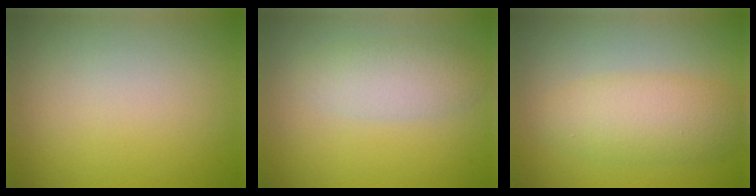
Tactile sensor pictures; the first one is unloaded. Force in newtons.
{"total": 2.9, "press": 2.9, "slide": 0.1}
{"total": 4.2, "press": 4.2, "slide": 0.2}